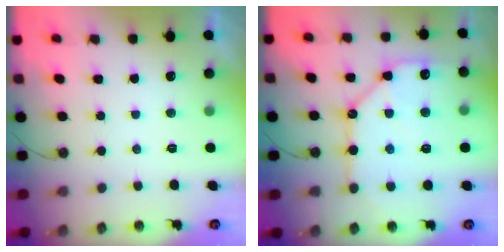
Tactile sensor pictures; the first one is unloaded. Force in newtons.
{"total": 14.0, "press": 14.0, "slide": 1.3}